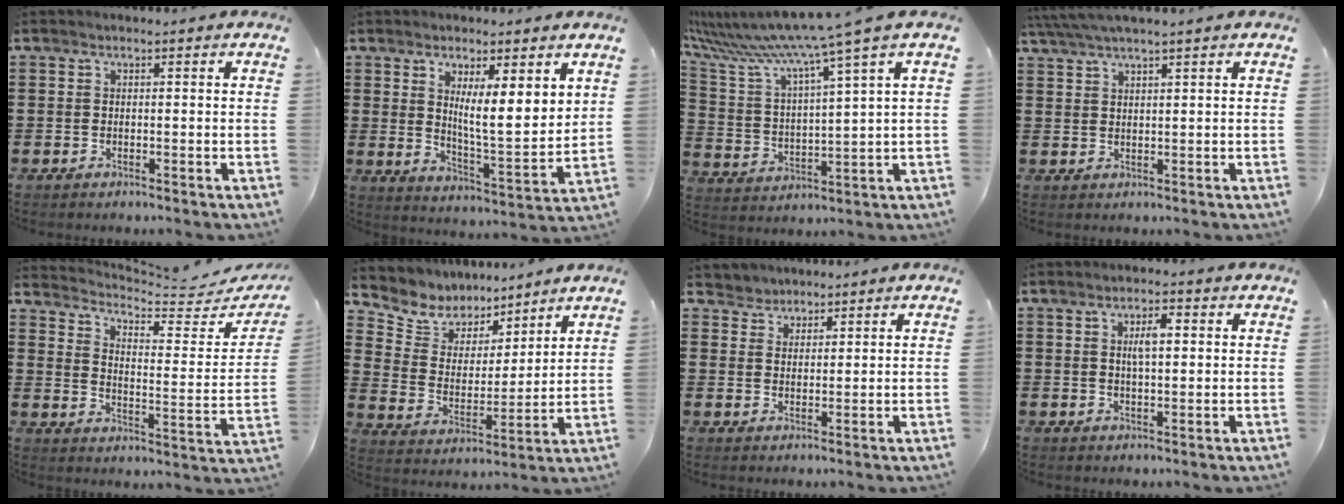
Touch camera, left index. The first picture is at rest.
{"total": 6.1, "force": [3.8, 1.0, 4.6], "torque": [-0.086, -0.030, 0.061]}
{"total": 8.8, "force": [7.2, -0.8, 5.1], "torque": [-0.131, -0.055, 0.111]}
{"total": 3.2, "force": [2.6, -0.2, 1.7], "torque": [-0.039, -0.002, 0.049]}
{"total": 4.3, "force": [4.2, 0.3, 1.1], "torque": [-0.047, -0.036, 0.067]}
{"total": 6.6, "force": [6.0, 2.7, -0.4], "torque": [-0.040, -0.045, 0.106]}
{"total": 2.6, "force": [2.2, 1.2, -0.7], "torque": [0.002, 0.004, 0.041]}
{"total": 3.4, "force": [1.0, 1.2, 3.0], "torque": [-0.056, 0.007, 0.011]}